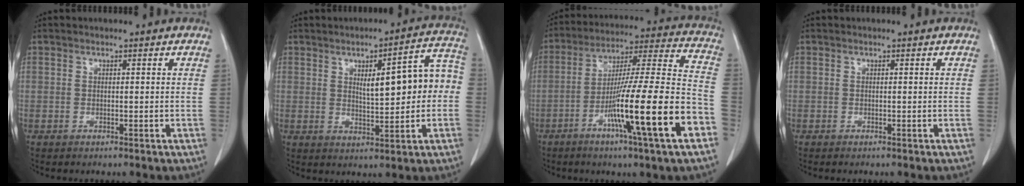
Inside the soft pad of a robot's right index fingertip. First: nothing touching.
{"total": 10.8, "force": [0.8, 2.7, 10.4], "torque": [-0.138, 0.035, 0.016]}
{"total": 20.4, "force": [-8.3, -0.2, 18.6], "torque": [-0.288, -0.016, -0.140]}
{"total": 0.0}